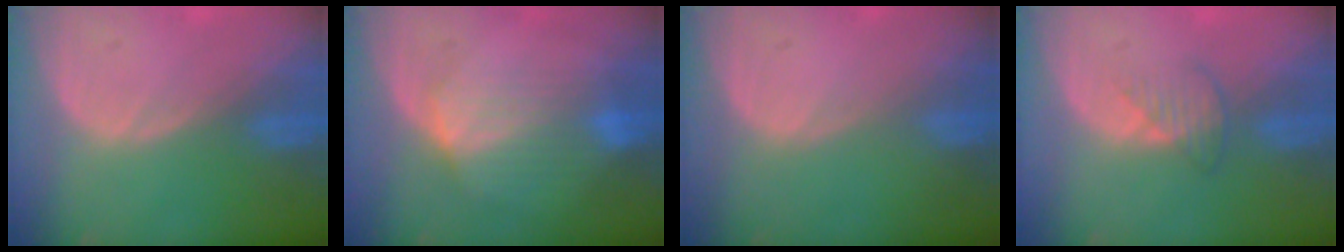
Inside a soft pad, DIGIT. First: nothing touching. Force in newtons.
{"total": 7.1, "press": 6.4, "slide": 3.1}
{"total": 0.0}
{"total": 3.0, "press": 2.8, "slide": 1.1}